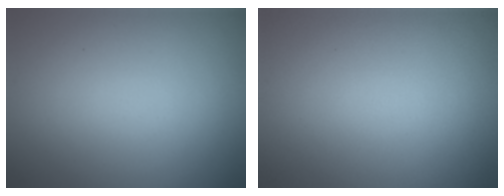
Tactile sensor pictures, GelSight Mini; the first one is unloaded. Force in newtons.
{"total": 0.0}